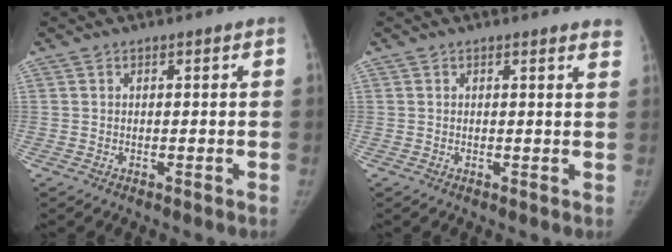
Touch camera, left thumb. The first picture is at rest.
{"total": 3.0, "force": [2.7, 0.5, 1.2], "torque": [-0.006, -0.010, 0.016]}